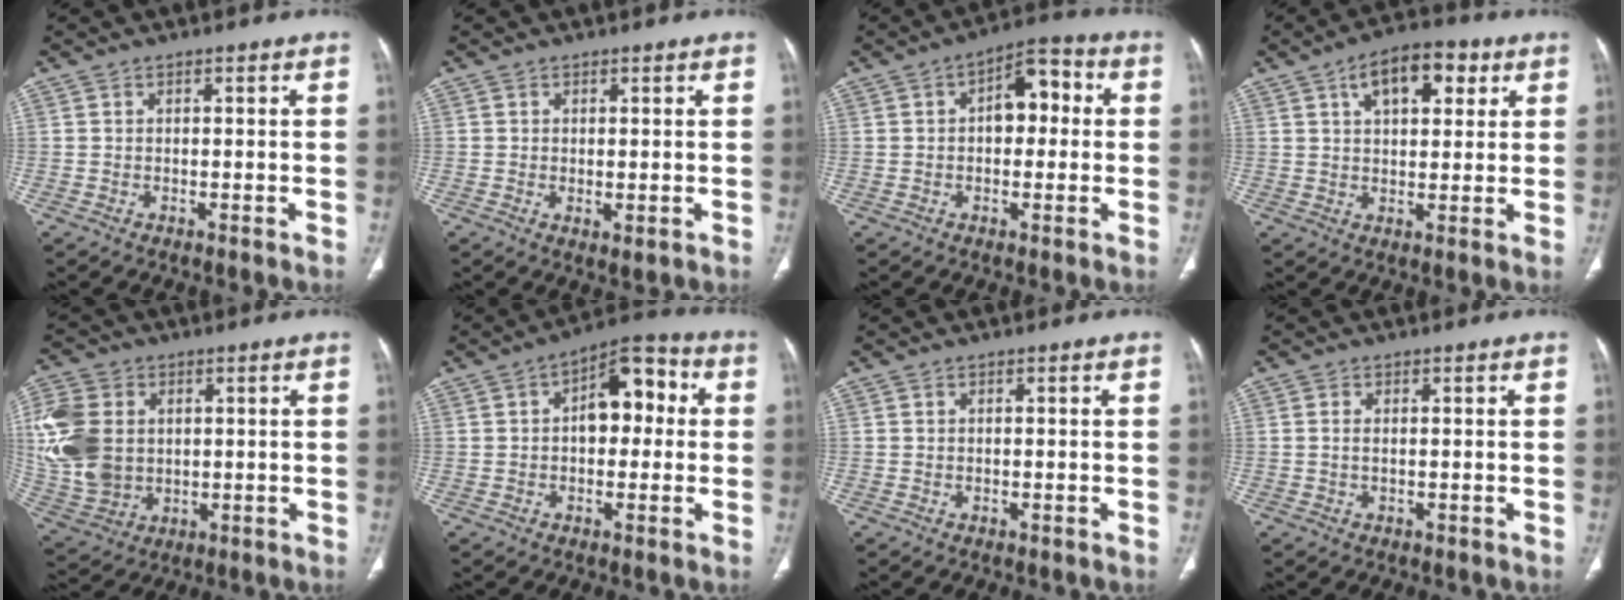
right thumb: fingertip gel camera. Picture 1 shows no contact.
{"total": 1.8, "force": [-0.2, 0.8, 1.6], "torque": [-0.031, -0.008, 0.003]}
{"total": 8.4, "force": [1.0, 4.9, 6.7], "torque": [-0.064, 0.028, 0.005]}
{"total": 10.6, "force": [4.5, 5.3, 7.9], "torque": [-0.087, 0.004, 0.064]}
{"total": 16.2, "force": [2.0, 12.3, 10.3], "torque": [-0.217, -0.002, 0.050]}
{"total": 10.6, "force": [1.4, 6.2, 8.5], "torque": [-0.085, 0.033, 0.011]}
{"total": 0.0}
{"total": 1.0, "force": [0.1, 0.4, 0.9], "torque": [-0.019, 0.000, 0.003]}